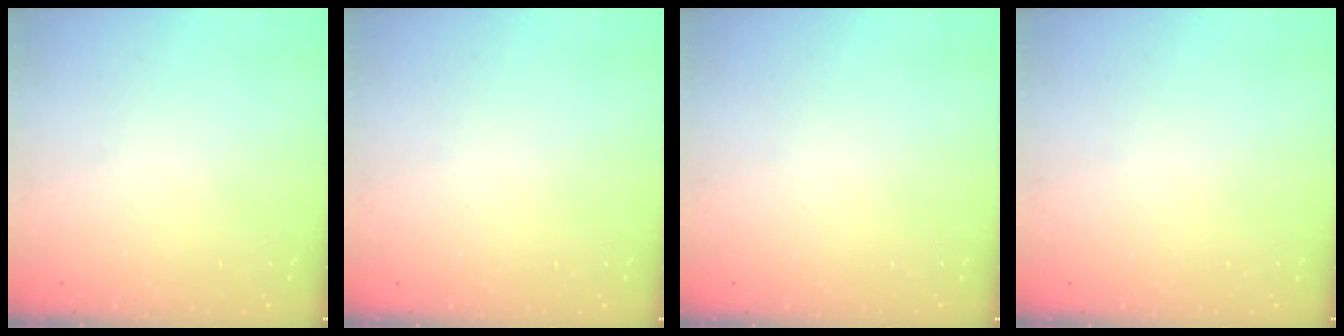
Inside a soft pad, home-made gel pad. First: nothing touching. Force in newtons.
{"total": 0.0}
{"total": 0.0}
{"total": 0.0}